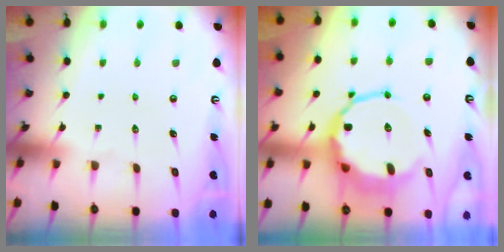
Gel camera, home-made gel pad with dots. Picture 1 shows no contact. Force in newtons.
{"total": 12.1, "press": 11.6, "slide": 3.4}